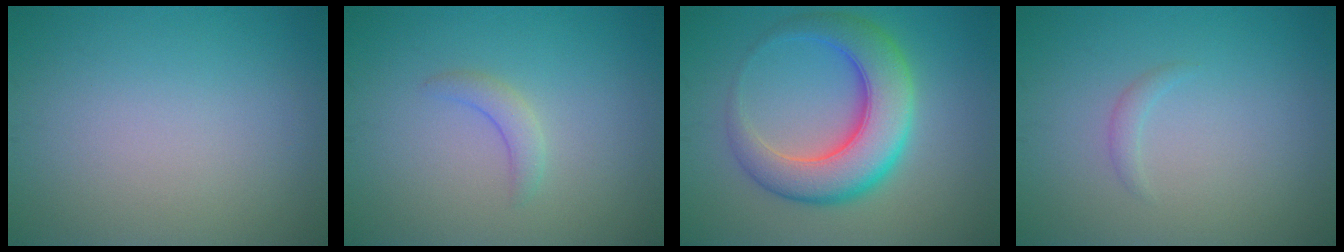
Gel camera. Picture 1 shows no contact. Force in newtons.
{"total": 1.6, "press": 1.6, "slide": 0.2}
{"total": 8.1, "press": 8.1, "slide": 0.1}
{"total": 0.8, "press": 0.8, "slide": 0.1}